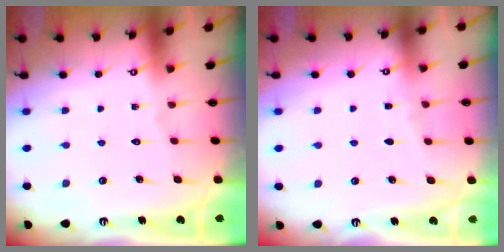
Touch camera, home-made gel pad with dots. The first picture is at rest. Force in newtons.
{"total": 2.3, "press": 2.2, "slide": 0.3}